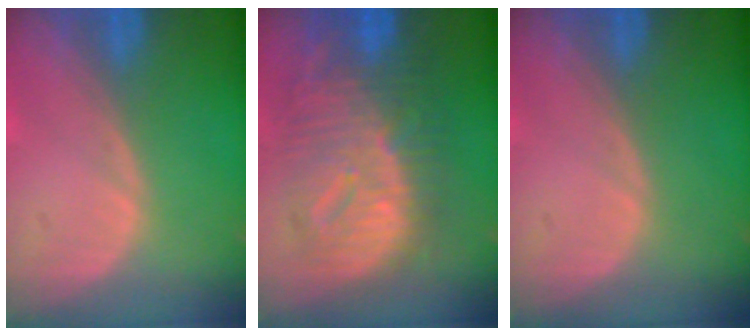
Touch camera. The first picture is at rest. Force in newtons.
{"total": 12.5, "press": 12.4, "slide": 1.3}
{"total": 0.0}